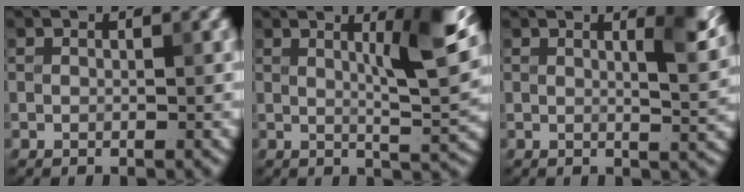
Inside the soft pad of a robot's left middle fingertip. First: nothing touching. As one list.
[{"total": 6.9, "force": [2.6, 1.1, 6.3], "torque": [-0.081, -0.001, 0.042]}, {"total": 3.8, "force": [1.6, 1.0, 3.3], "torque": [-0.038, 0.000, 0.021]}]